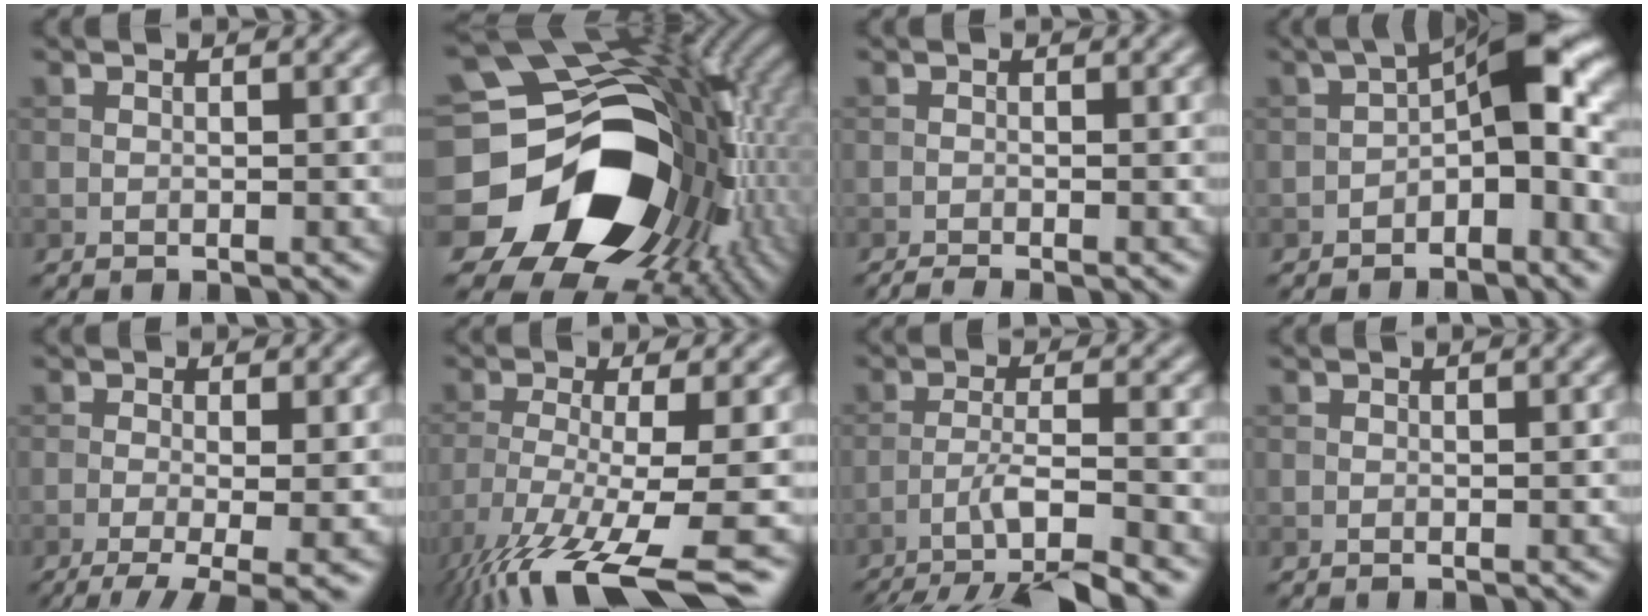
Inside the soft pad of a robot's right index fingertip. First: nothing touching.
{"total": 19.4, "force": [-4.5, 14.5, 12.1], "torque": [-0.226, -0.032, -0.052]}
{"total": 1.5, "force": [-1.2, 0.1, 0.8], "torque": [-0.011, -0.001, -0.026]}
{"total": 7.6, "force": [-1.6, 3.3, 6.6], "torque": [-0.086, 0.028, -0.040]}
{"total": 6.1, "force": [-2.4, 1.8, 5.4], "torque": [-0.090, -0.010, -0.038]}
{"total": 11.4, "force": [-7.2, 2.4, 8.5], "torque": [-0.160, -0.022, -0.123]}
{"total": 7.6, "force": [-5.3, 1.2, 5.2], "torque": [-0.077, 0.001, -0.094]}
{"total": 0.8, "force": [0.2, 0.1, 0.7], "torque": [-0.009, 0.003, 0.002]}